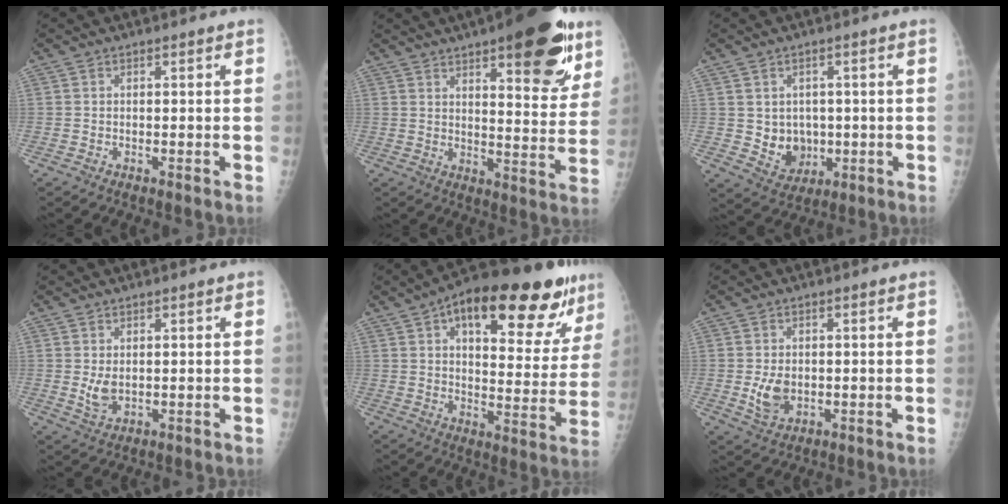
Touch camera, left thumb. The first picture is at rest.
{"total": 19.8, "force": [11.2, 6.5, 14.9], "torque": [-0.163, -0.049, 0.153]}
{"total": 6.8, "force": [-0.1, 5.8, 3.6], "torque": [-0.024, -0.005, 0.017]}
{"total": 3.5, "force": [0.6, 2.1, 2.7], "torque": [-0.044, -0.012, 0.018]}
{"total": 26.2, "force": [14.1, 10.6, 19.5], "torque": [-0.239, -0.012, 0.202]}
{"total": 4.9, "force": [-0.3, 3.4, 3.5], "torque": [-0.055, -0.007, 0.003]}